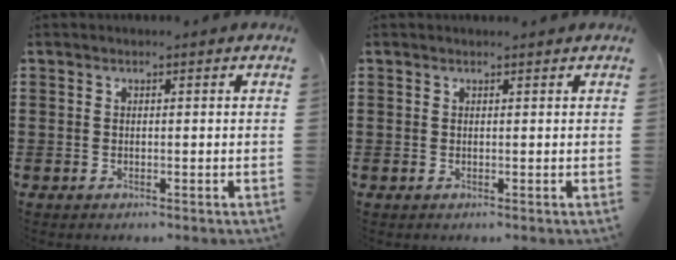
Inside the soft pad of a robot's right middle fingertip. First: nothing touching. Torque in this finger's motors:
{"motor_torque": [-0.10, 0.07, -0.03, -0.01]}